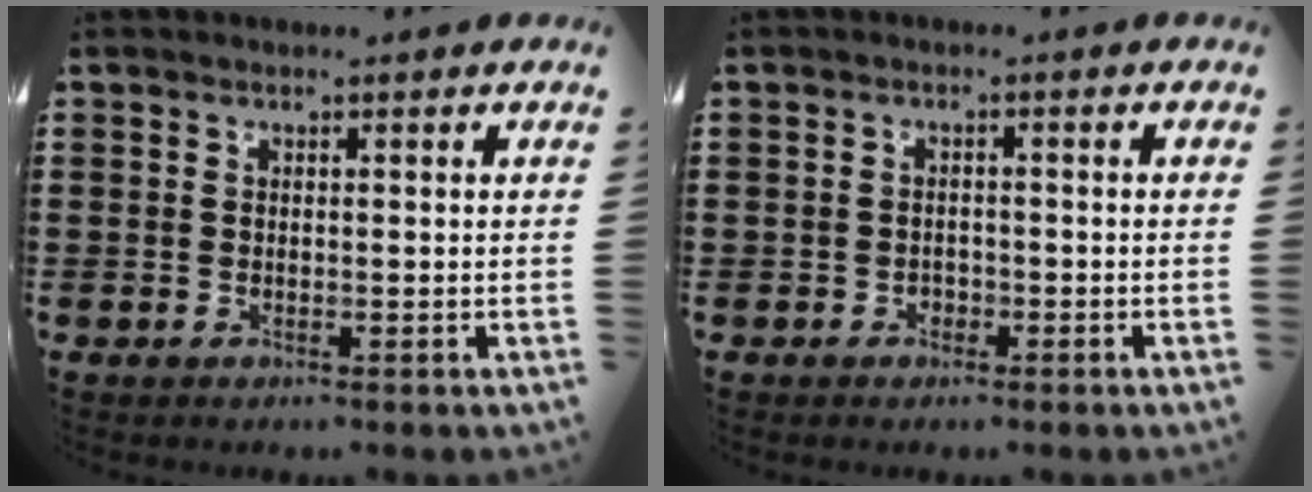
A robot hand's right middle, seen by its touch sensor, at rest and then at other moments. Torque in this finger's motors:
{"motor_torque": [0.53, 0.00, 0.00, 0.00]}